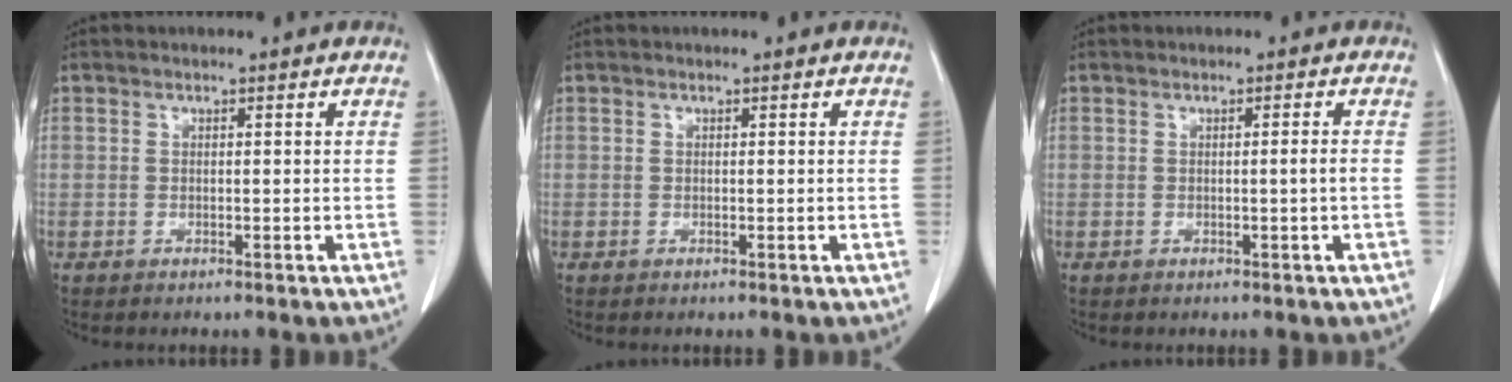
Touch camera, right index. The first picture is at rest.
{"total": 0.0}
{"total": 1.1, "force": [-0.3, -0.4, 1.0], "torque": [-0.013, -0.001, -0.004]}